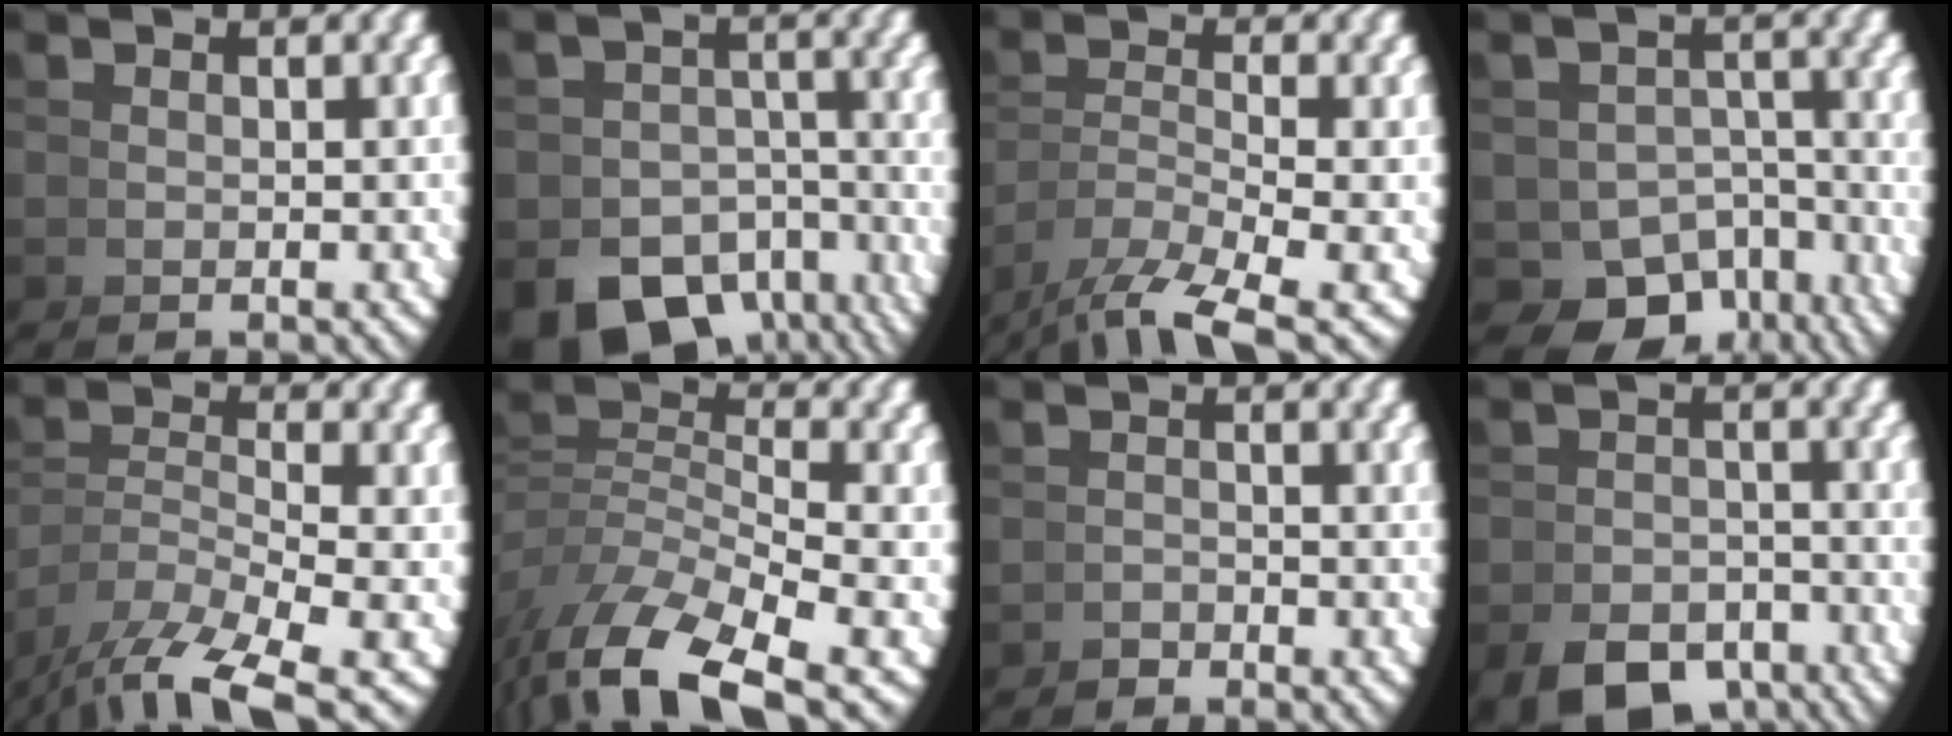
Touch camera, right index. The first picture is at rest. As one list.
[{"total": 10.8, "force": [-6.5, 7.1, 4.9], "torque": [-0.083, -0.048, -0.092]}, {"total": 5.2, "force": [-2.6, 2.7, 3.7], "torque": [-0.078, -0.023, -0.030]}, {"total": 12.1, "force": [-6.9, 8.6, 4.9], "torque": [-0.092, -0.066, -0.093]}, {"total": 5.9, "force": [-3.1, 3.1, 3.9], "torque": [-0.081, -0.029, -0.034]}, {"total": 6.4, "force": [-2.8, 2.9, 5.0], "torque": [-0.102, -0.027, -0.027]}, {"total": 1.9, "force": [-1.5, -0.8, -0.7], "torque": [0.027, -0.001, -0.029]}, {"total": 5.7, "force": [-4.9, 2.5, 1.6], "torque": [0.007, -0.018, -0.077]}]